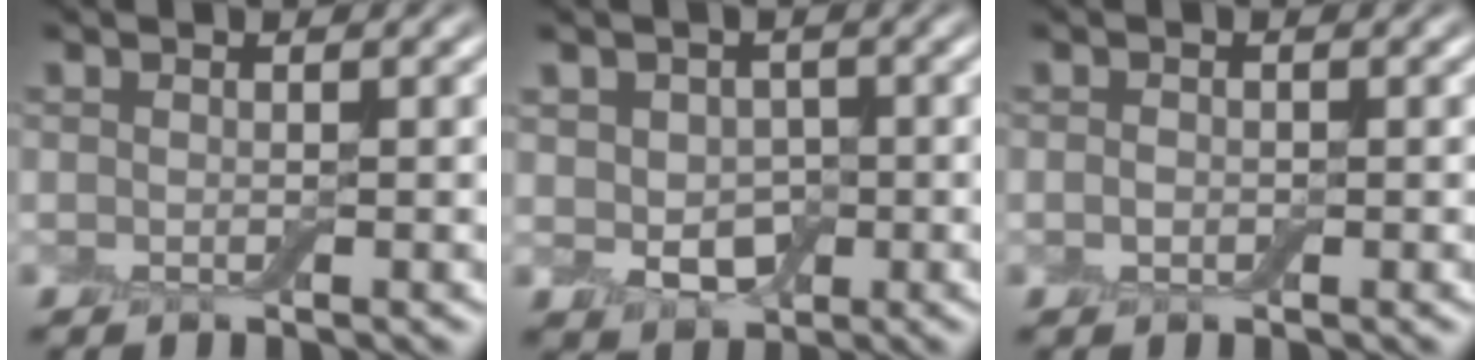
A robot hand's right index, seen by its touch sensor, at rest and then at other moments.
{"total": 3.6, "force": [0.0, 2.9, 2.2], "torque": [-0.039, -0.008, 0.004]}
{"total": 0.7, "force": [-0.2, 0.5, 0.4], "torque": [-0.010, 0.000, -0.005]}